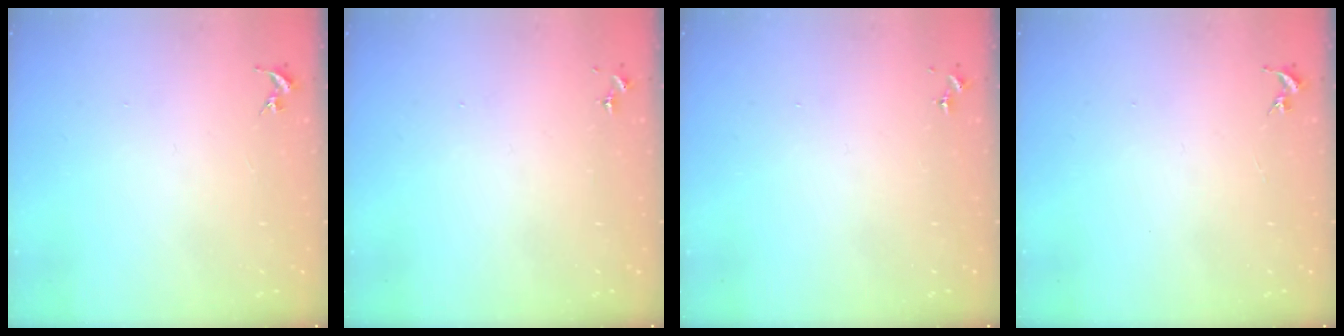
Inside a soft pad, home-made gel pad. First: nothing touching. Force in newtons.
{"total": 0.0}
{"total": 0.0}
{"total": 0.0}